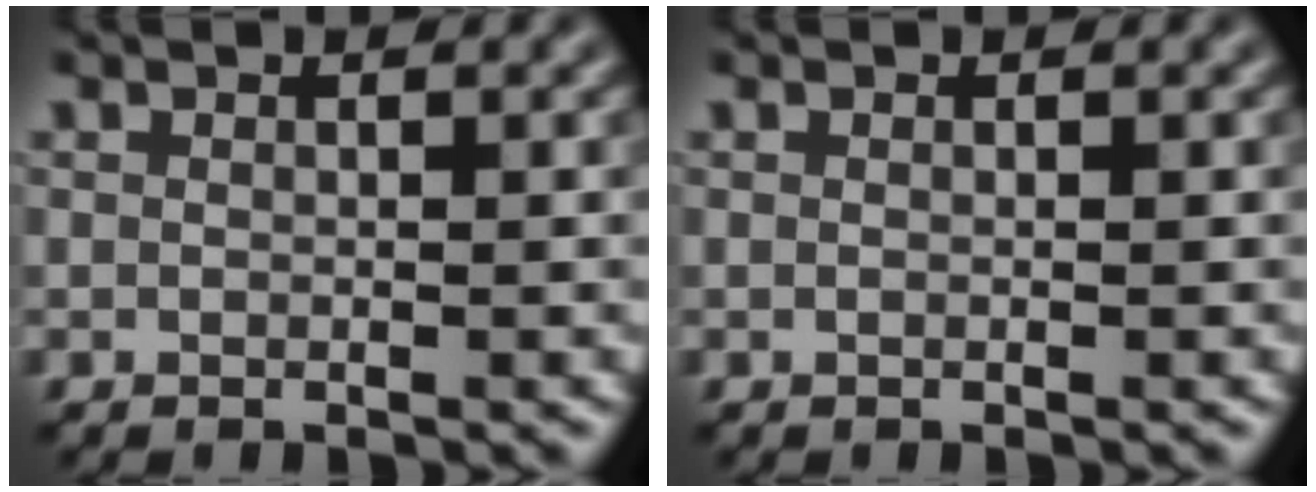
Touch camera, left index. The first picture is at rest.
{"total": 0.0}